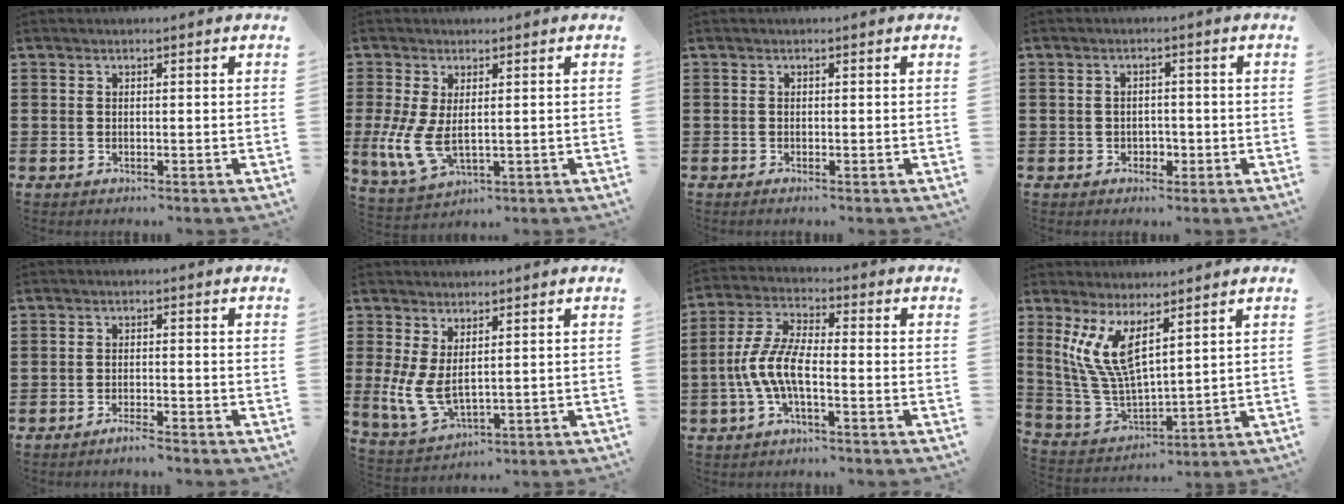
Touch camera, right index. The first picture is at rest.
{"total": 6.6, "force": [0.3, 3.4, 5.6], "torque": [-0.142, -0.010, 0.004]}
{"total": 0.0}
{"total": 1.8, "force": [-0.6, 1.6, 0.6], "torque": [-0.017, 0.003, -0.015]}
{"total": 2.0, "force": [-1.8, 0.0, 0.7], "torque": [-0.014, 0.001, -0.034]}
{"total": 5.9, "force": [1.1, 3.1, 4.9], "torque": [-0.131, -0.009, 0.018]}
{"total": 7.3, "force": [-2.5, 2.5, 6.4], "torque": [-0.160, -0.011, -0.053]}
{"total": 8.9, "force": [4.1, 3.0, 7.3], "torque": [-0.182, -0.024, 0.071]}